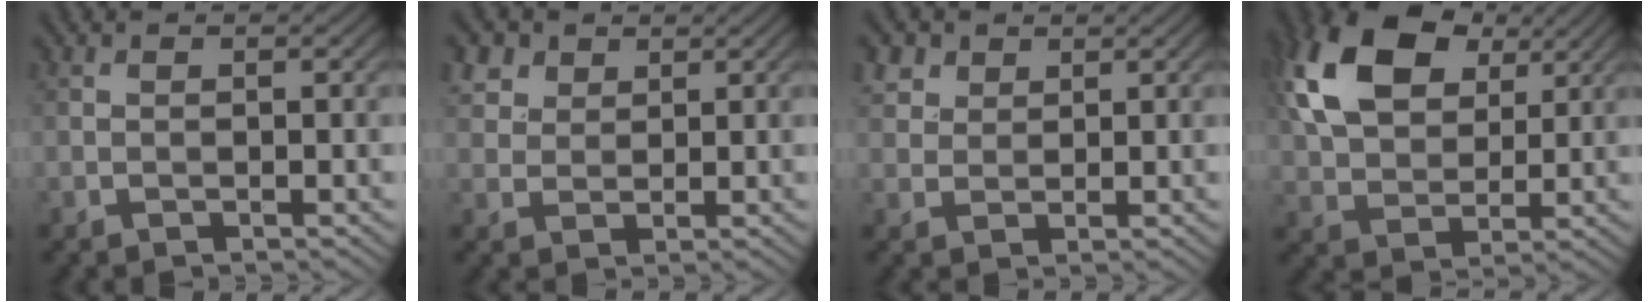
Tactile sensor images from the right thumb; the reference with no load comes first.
{"total": 4.6, "force": [2.9, 3.1, 1.8], "torque": [-0.056, -0.003, 0.071]}
{"total": 3.8, "force": [2.5, 2.6, 1.4], "torque": [-0.045, -0.003, 0.064]}
{"total": 14.3, "force": [5.8, 9.1, 9.4], "torque": [-0.221, 0.028, 0.112]}